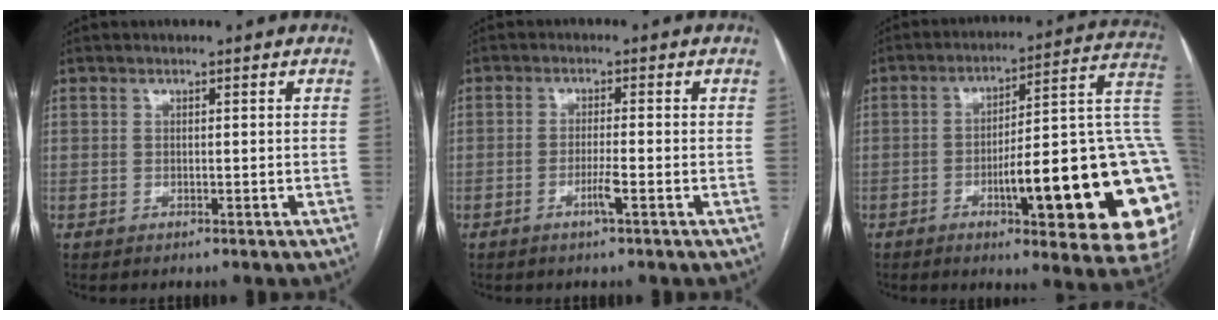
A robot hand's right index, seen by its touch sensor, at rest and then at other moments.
{"total": 2.7, "force": [-1.3, -0.3, 2.3], "torque": [-0.046, -0.004, -0.027]}
{"total": 27.4, "force": [-4.6, 4.5, 26.7], "torque": [-0.245, 0.017, -0.059]}